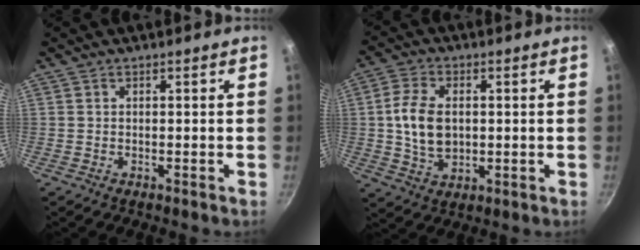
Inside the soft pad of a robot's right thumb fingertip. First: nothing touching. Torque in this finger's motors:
{"motor_torque": [-0.46, 0.78, 0.50, 0.83, 0.09]}